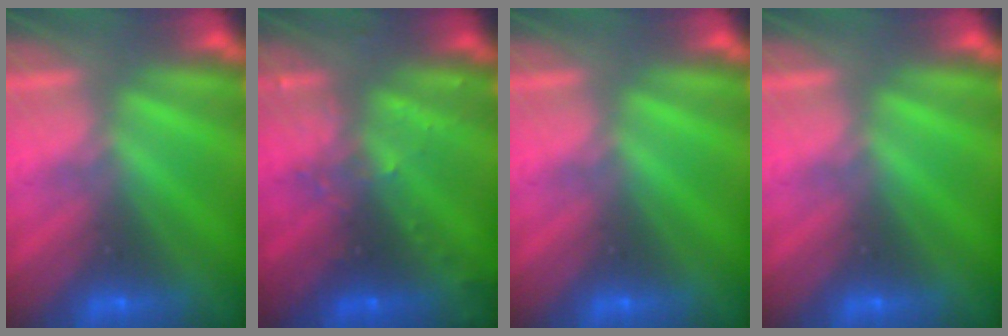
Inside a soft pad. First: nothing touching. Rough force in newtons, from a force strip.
{"total": 3.0}
{"total": 0.0}
{"total": 0.0}